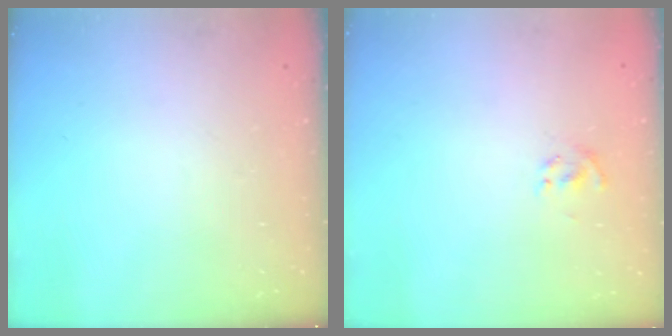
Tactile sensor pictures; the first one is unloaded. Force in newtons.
{"total": 2.0, "press": 1.7, "slide": 0.9}